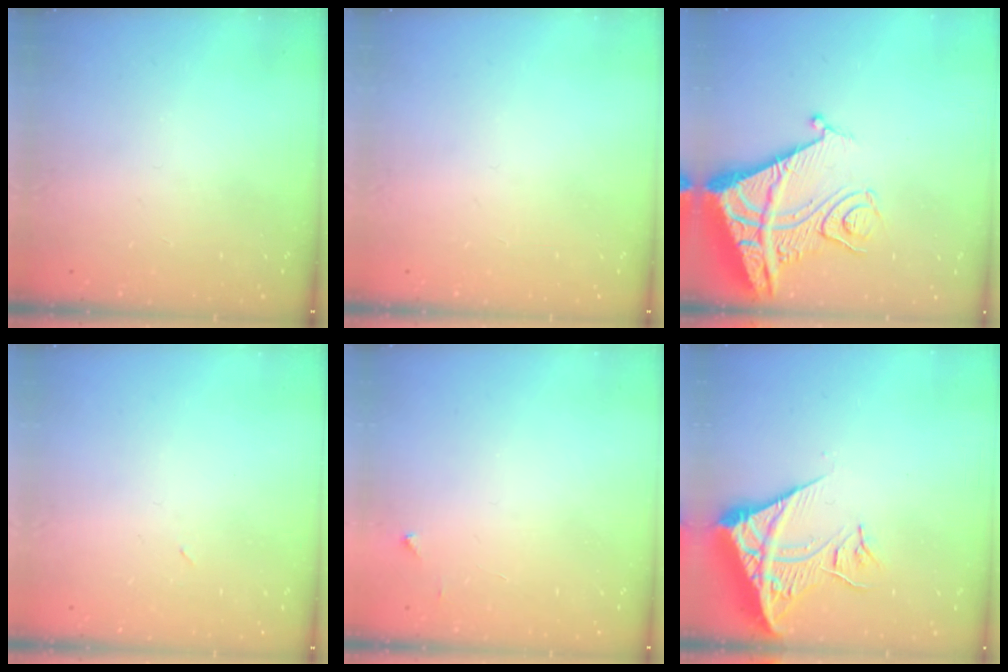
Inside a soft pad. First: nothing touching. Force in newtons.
{"total": 0.0}
{"total": 14.0, "press": 13.9, "slide": 1.8}
{"total": 2.4, "press": 2.3, "slide": 0.8}
{"total": 2.0, "press": 2.0, "slide": 0.2}
{"total": 13.5, "press": 13.4, "slide": 1.8}